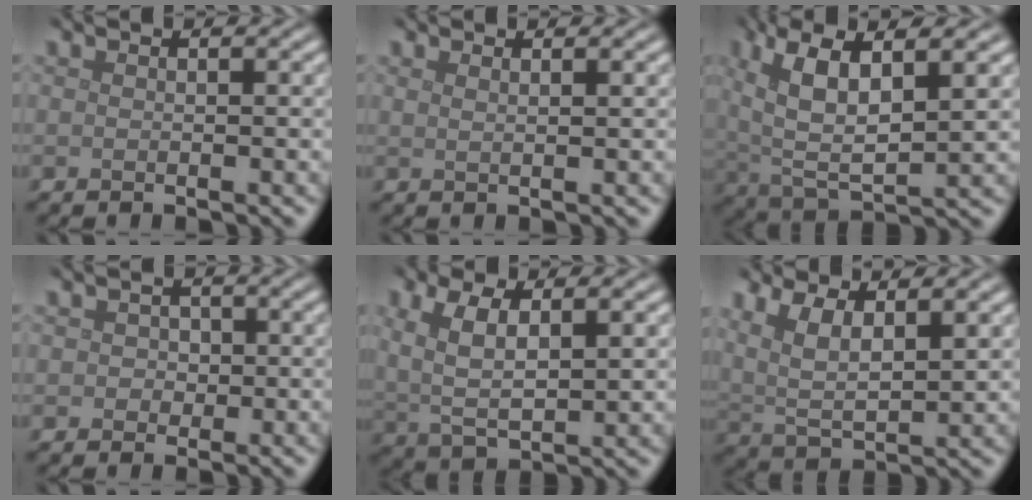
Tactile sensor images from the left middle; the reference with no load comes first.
{"total": 0.9, "force": [0.7, 0.3, 0.6], "torque": [-0.004, 0.000, 0.008]}
{"total": 8.3, "force": [3.3, 3.2, 6.9], "torque": [-0.148, 0.003, 0.057]}
{"total": 1.5, "force": [0.2, 1.4, 0.6], "torque": [0.005, 0.002, -0.003]}
{"total": 5.3, "force": [1.5, 2.7, 4.3], "torque": [-0.094, 0.001, 0.032]}
{"total": 5.2, "force": [2.3, 2.3, 4.0], "torque": [-0.087, -0.005, 0.045]}